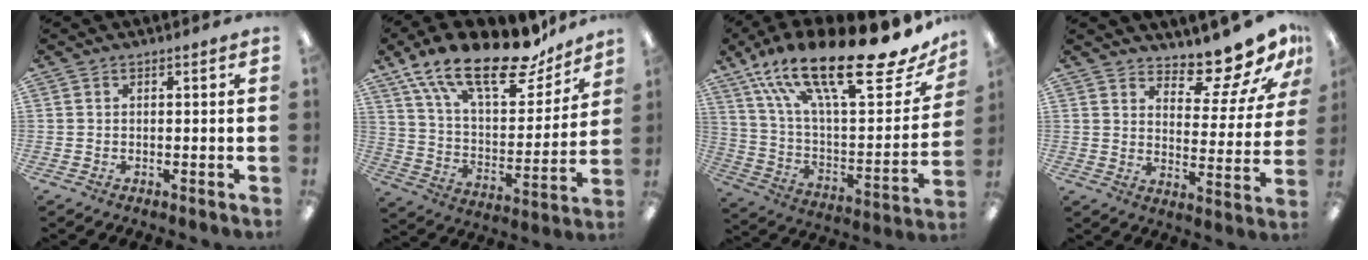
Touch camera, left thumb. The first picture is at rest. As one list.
[{"total": 23.1, "force": [16.6, 8.2, 13.8], "torque": [-0.224, -0.107, 0.281]}, {"total": 27.4, "force": [18.4, 7.6, 18.7], "torque": [-0.320, -0.112, 0.308]}, {"total": 12.5, "force": [11.2, 3.4, 4.2], "torque": [-0.055, -0.097, 0.198]}]